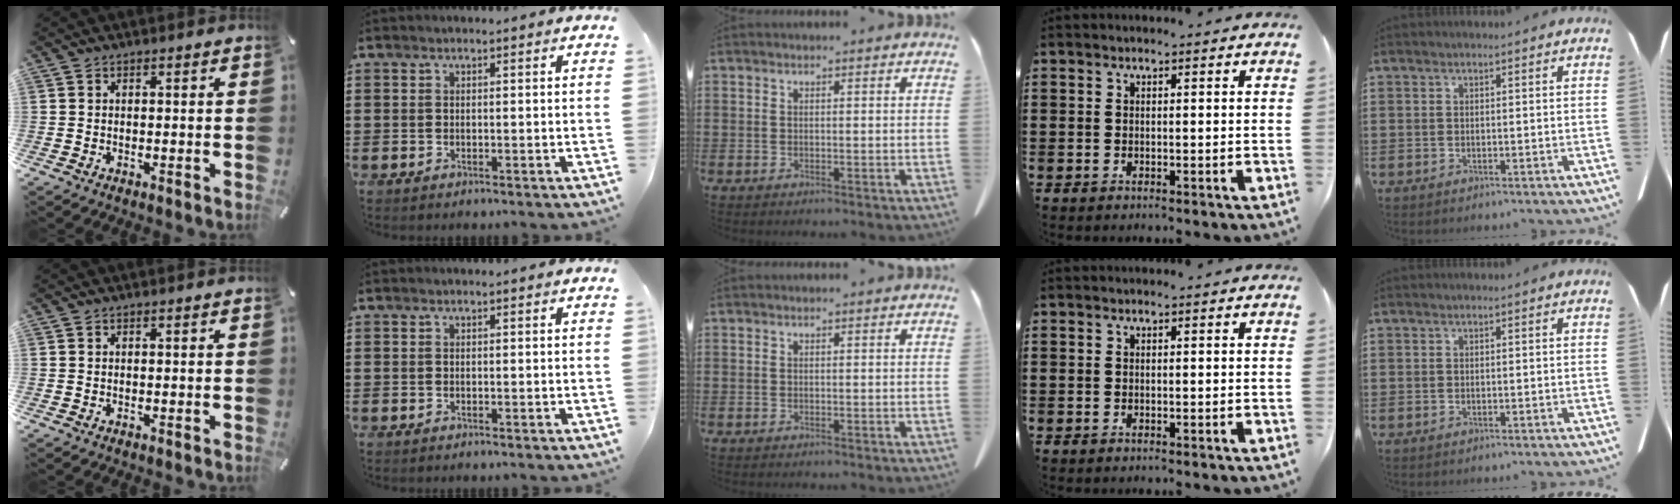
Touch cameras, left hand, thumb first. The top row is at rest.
{}